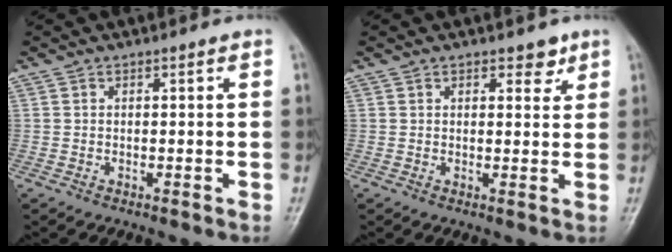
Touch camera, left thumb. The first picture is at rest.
{"total": 2.7, "force": [1.8, 1.5, 1.4], "torque": [0.000, -0.009, 0.023]}